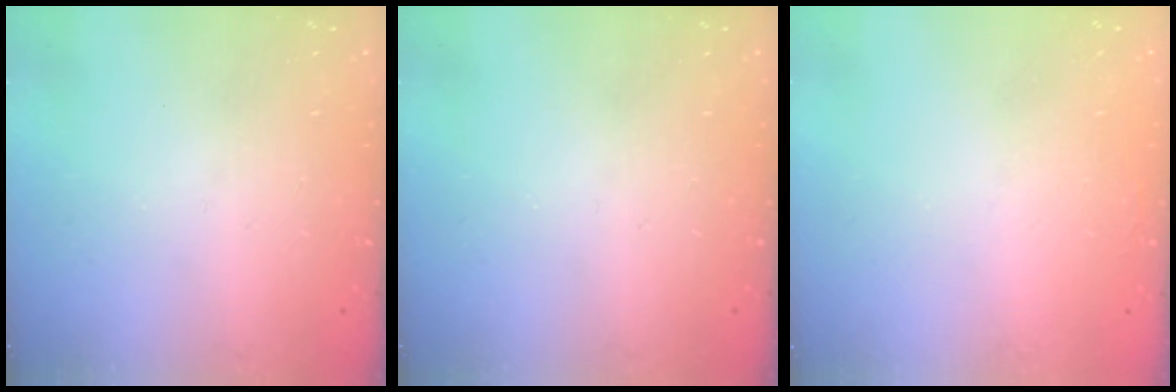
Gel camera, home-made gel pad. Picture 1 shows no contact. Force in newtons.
{"total": 0.0}
{"total": 1.6, "press": 1.6, "slide": 0.0}